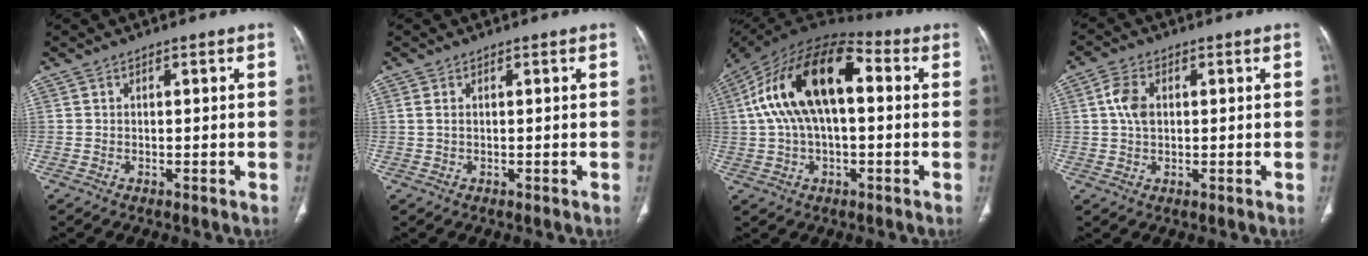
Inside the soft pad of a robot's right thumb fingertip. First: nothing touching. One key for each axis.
{"total": 1.1, "fx": 0.4, "fy": 0.5, "fz": 0.9, "tx": -0.027, "ty": 0.009, "tz": 0.013}
{"total": 20.1, "fx": 3.1, "fy": 10.2, "fz": 17.0, "tx": -0.308, "ty": 0.046, "tz": 0.042}
{"total": 4.9, "fx": 0.9, "fy": 3.1, "fz": 3.7, "tx": -0.078, "ty": 0.004, "tz": 0.016}